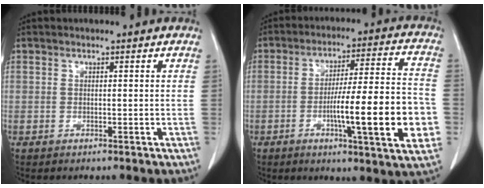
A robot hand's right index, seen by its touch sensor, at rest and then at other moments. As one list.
[{"total": 17.0, "force": [-4.2, 1.2, 16.5], "torque": [-0.226, 0.004, -0.059]}]